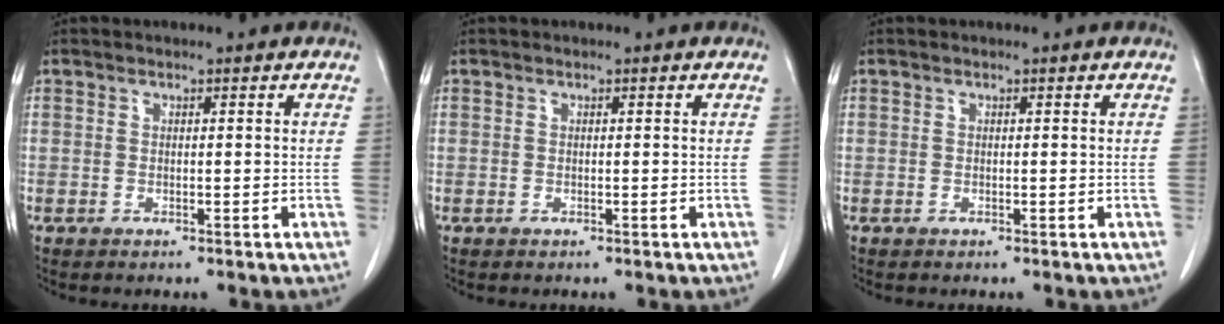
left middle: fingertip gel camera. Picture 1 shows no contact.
{"total": 0.0}
{"total": 0.0}